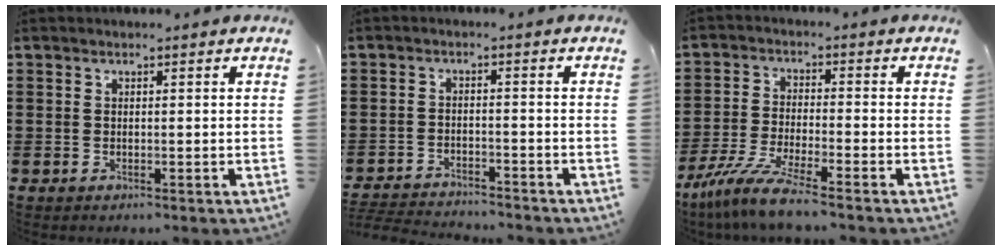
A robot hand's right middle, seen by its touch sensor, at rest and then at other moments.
{"total": 3.3, "force": [-3.3, 0.3, 0.2], "torque": [-0.015, -0.001, -0.073]}
{"total": 7.3, "force": [-6.2, -0.1, 4.0], "torque": [-0.094, -0.018, -0.123]}